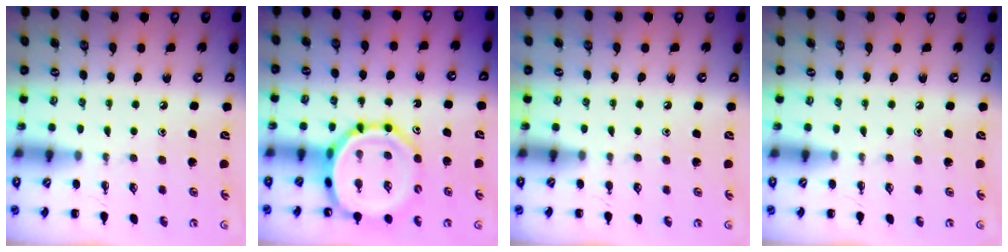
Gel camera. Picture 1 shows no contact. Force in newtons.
{"total": 13.6, "press": 13.2, "slide": 3.5}
{"total": 0.9, "press": 0.9, "slide": 0.2}
{"total": 0.0}